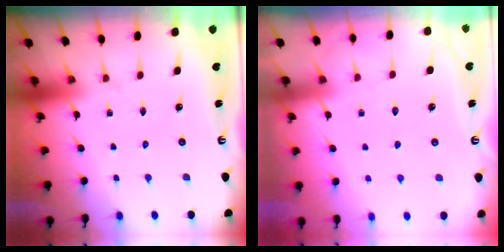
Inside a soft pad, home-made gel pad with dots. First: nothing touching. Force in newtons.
{"total": 3.9, "press": 3.8, "slide": 0.5}